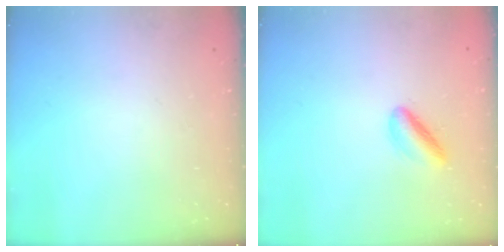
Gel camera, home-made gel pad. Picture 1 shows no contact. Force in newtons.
{"total": 5.1, "press": 5.1, "slide": 0.6}